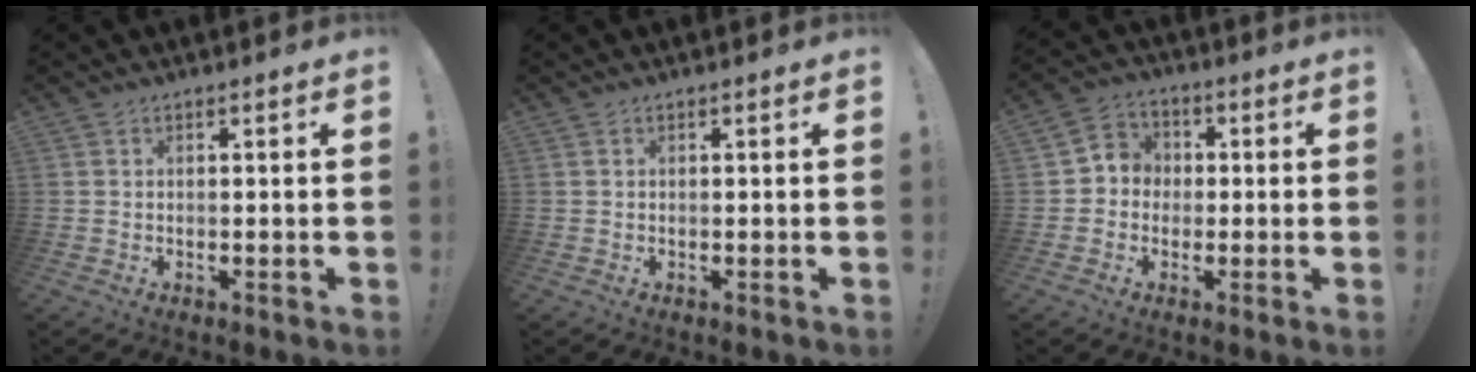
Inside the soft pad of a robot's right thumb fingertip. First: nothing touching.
{"total": 0.0}
{"total": 6.4, "force": [-1.3, 6.0, 1.6], "torque": [-0.018, 0.021, -0.019]}